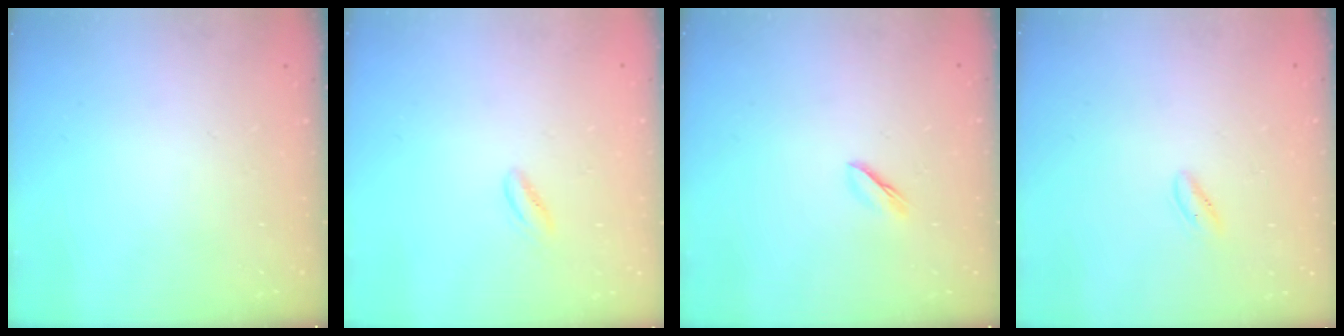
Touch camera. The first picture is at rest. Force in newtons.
{"total": 2.7, "press": 2.6, "slide": 0.8}
{"total": 2.5, "press": 2.5, "slide": 0.4}
{"total": 1.8, "press": 1.5, "slide": 0.9}